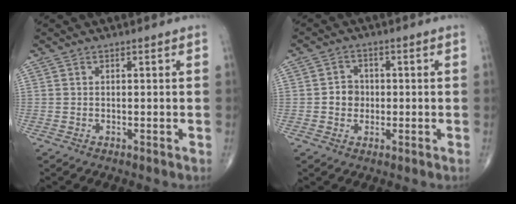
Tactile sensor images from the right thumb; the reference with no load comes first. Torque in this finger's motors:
{"motor_torque": [0.62, 0.98, 0.32, -0.19, 0.01]}